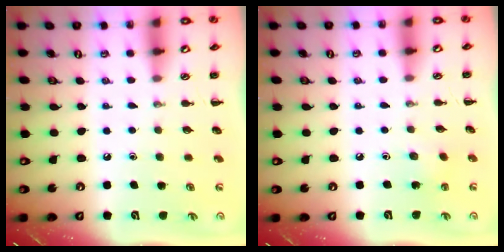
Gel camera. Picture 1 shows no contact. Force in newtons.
{"total": 2.0, "press": 1.9, "slide": 0.6}